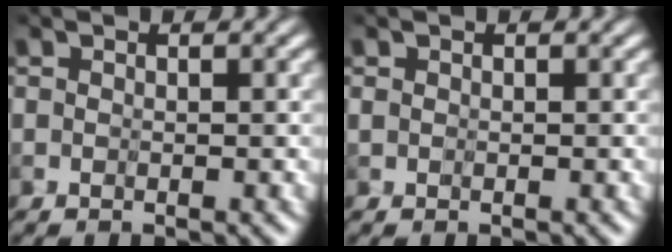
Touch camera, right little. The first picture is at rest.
{"total": 0.0}